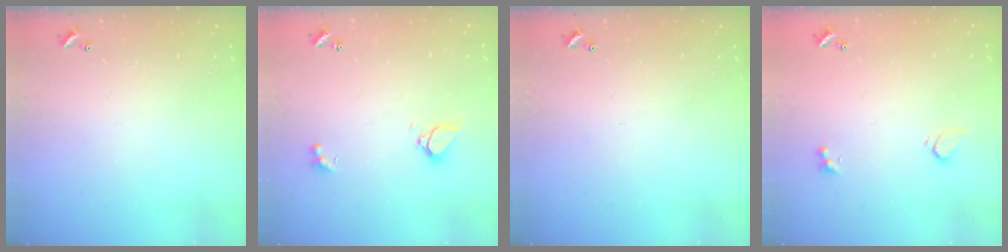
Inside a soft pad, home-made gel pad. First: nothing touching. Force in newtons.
{"total": 2.8, "press": 2.7, "slide": 0.6}
{"total": 0.0}
{"total": 2.0, "press": 1.7, "slide": 1.0}